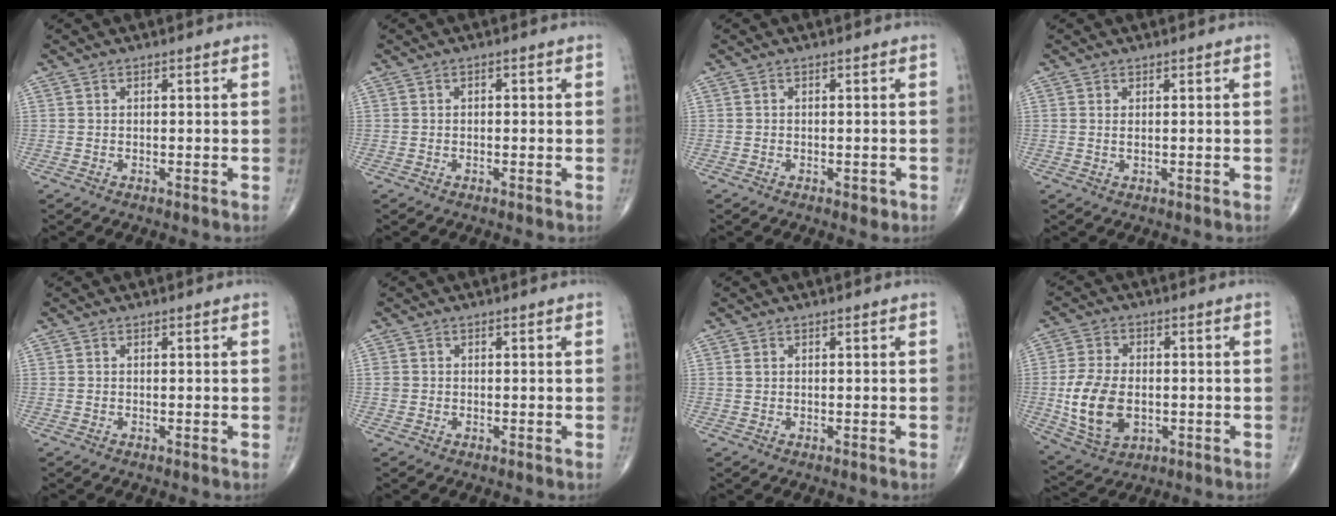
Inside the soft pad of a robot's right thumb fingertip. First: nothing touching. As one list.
[{"total": 0.7, "force": [0.1, 0.4, 0.6], "torque": [-0.006, 0.002, -0.001]}, {"total": 1.3, "force": [-0.6, 0.8, 0.8], "torque": [-0.006, 0.000, -0.007]}, {"total": 0.8, "force": [0.2, 0.2, 0.7], "torque": [-0.017, -0.001, 0.006]}, {"total": 0.0}, {"total": 1.2, "force": [0.0, 1.1, 0.4], "torque": [-0.003, 0.002, 0.003]}, {"total": 0.7, "force": [0.3, 0.5, 0.4], "torque": [-0.008, 0.002, 0.007]}, {"total": 12.3, "force": [-1.5, 8.0, 9.2], "torque": [-0.172, -0.001, -0.016]}]